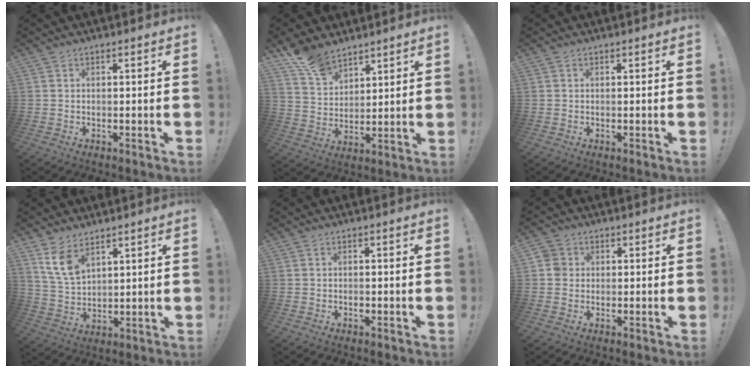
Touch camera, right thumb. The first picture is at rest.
{"total": 10.2, "force": [8.4, 5.0, 3.1], "torque": [-0.062, -0.055, 0.165]}
{"total": 0.0}
{"total": 8.7, "force": [5.7, 4.7, 4.6], "torque": [-0.085, -0.028, 0.112]}
{"total": 0.6, "force": [-0.3, 0.4, 0.4], "torque": [-0.008, -0.002, -0.005]}
{"total": 3.6, "force": [0.2, 3.4, 1.1], "torque": [-0.018, 0.012, 0.007]}